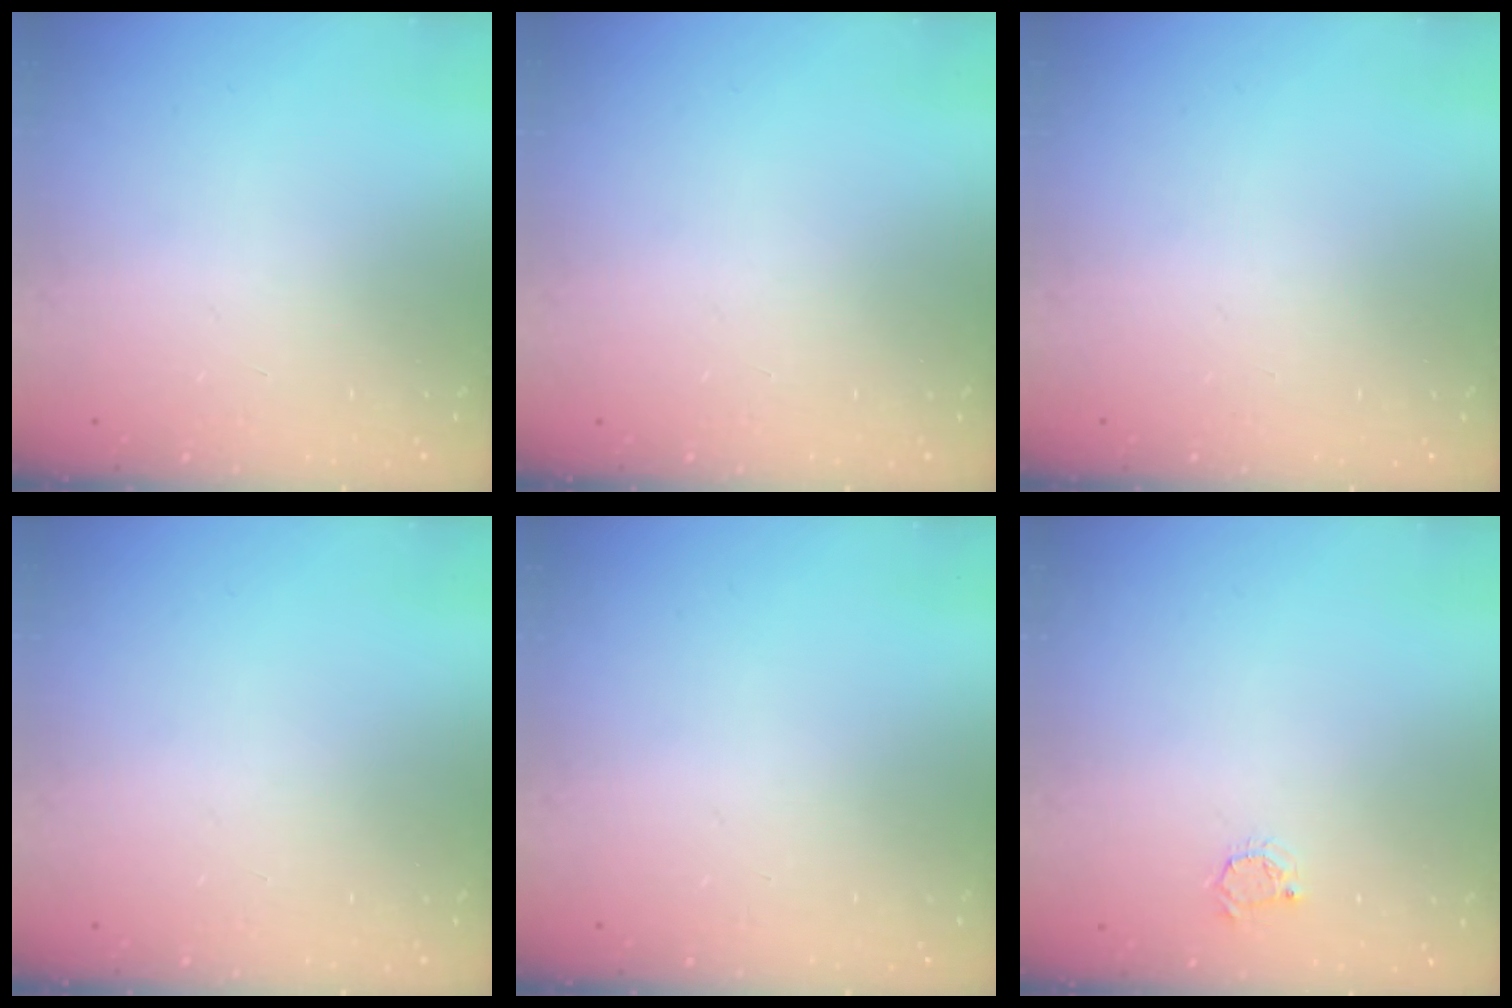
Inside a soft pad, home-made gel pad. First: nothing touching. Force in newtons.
{"total": 0.0}
{"total": 0.0}
{"total": 0.0}
{"total": 0.0}
{"total": 2.9, "press": 2.8, "slide": 0.4}